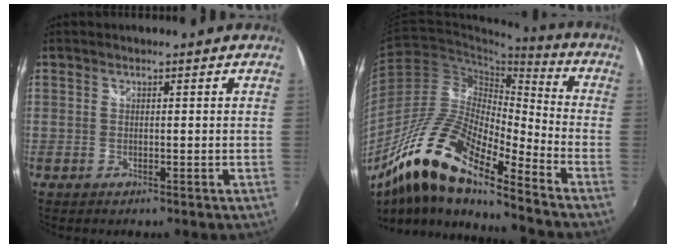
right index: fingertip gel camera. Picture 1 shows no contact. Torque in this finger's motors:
{"motor_torque": [0.44, 0.33, 0.19, -0.15]}